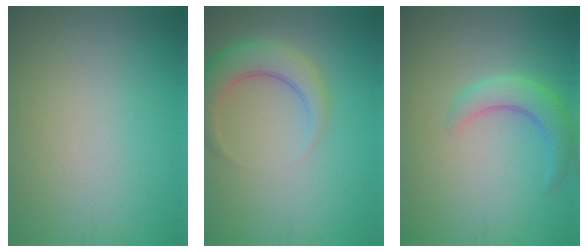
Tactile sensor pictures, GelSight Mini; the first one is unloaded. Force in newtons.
{"total": 4.4, "press": 4.4, "slide": 0.4}
{"total": 3.2, "press": 3.2, "slide": 0.2}